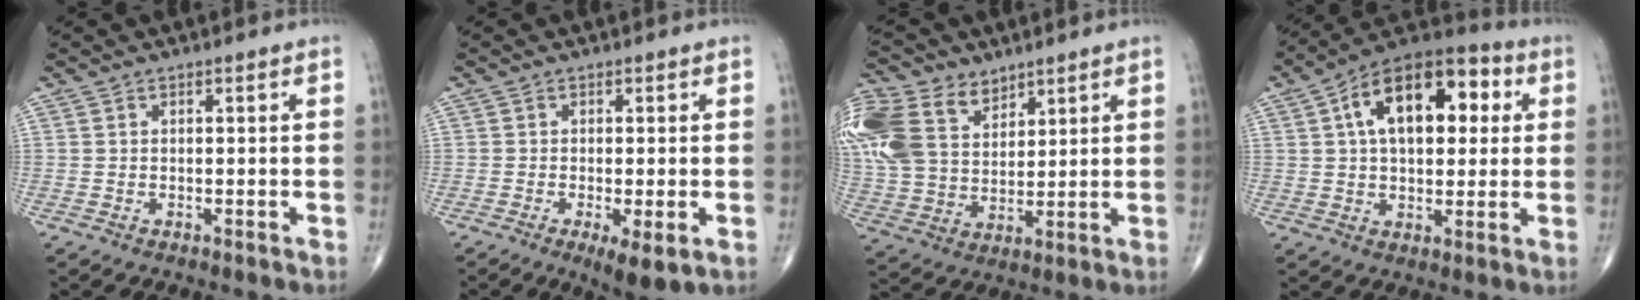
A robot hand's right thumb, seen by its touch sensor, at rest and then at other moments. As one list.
[{"total": 5.6, "force": [-2.0, 1.4, 5.0], "torque": [-0.082, -0.017, -0.031]}, {"total": 20.4, "force": [9.8, 13.8, 11.5], "torque": [-0.277, 0.009, 0.195]}, {"total": 18.9, "force": [4.8, 10.4, 15.0], "torque": [-0.203, 0.024, 0.064]}]